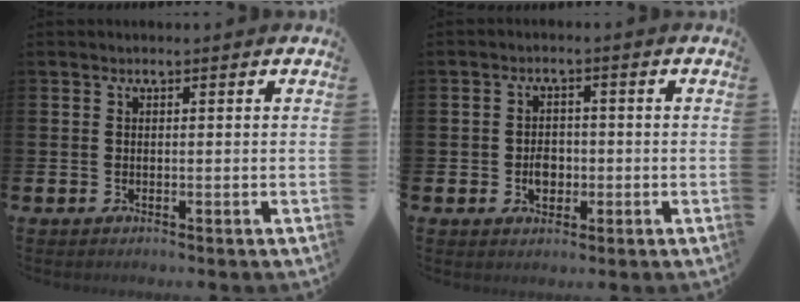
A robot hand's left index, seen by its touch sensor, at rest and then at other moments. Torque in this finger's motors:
{"motor_torque": [0.57, 0.10, 0.04, 0.09]}